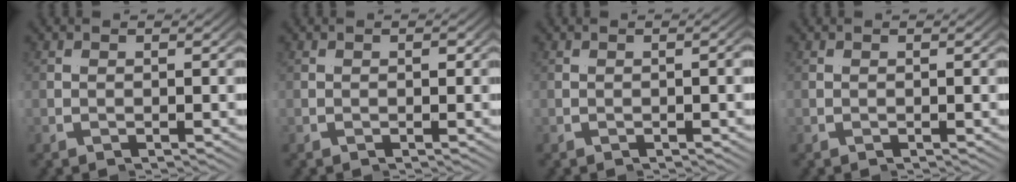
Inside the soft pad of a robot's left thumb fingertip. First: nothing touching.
{"total": 0.0}
{"total": 0.7, "force": [-0.4, 0.1, 0.6], "torque": [-0.012, -0.004, -0.004]}
{"total": 0.0}